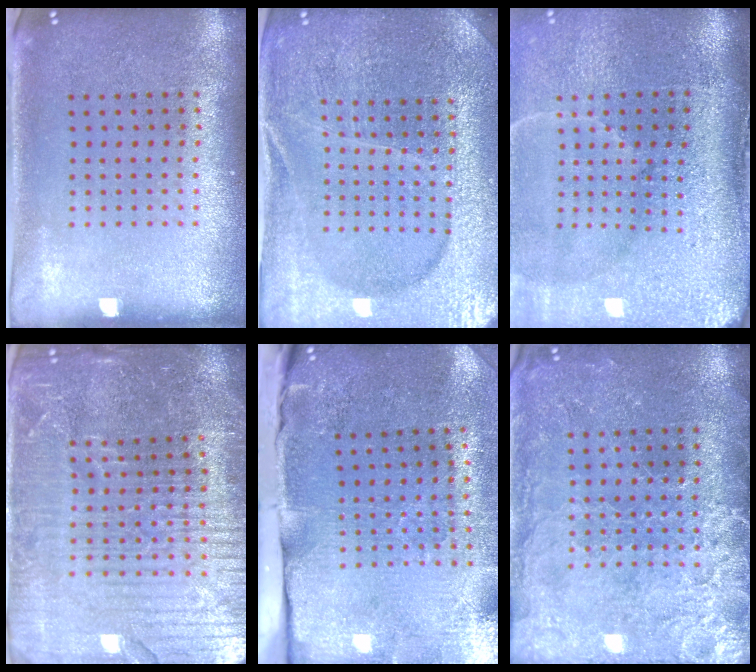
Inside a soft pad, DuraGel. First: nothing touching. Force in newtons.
{"total": 4.4, "press": 4.2, "slide": 1.4}
{"total": 4.8, "press": 4.0, "slide": 2.7}
{"total": 5.7, "press": 5.1, "slide": 2.6}
{"total": 4.8, "press": 3.9, "slide": 2.8}
{"total": 3.6, "press": 3.3, "slide": 1.3}